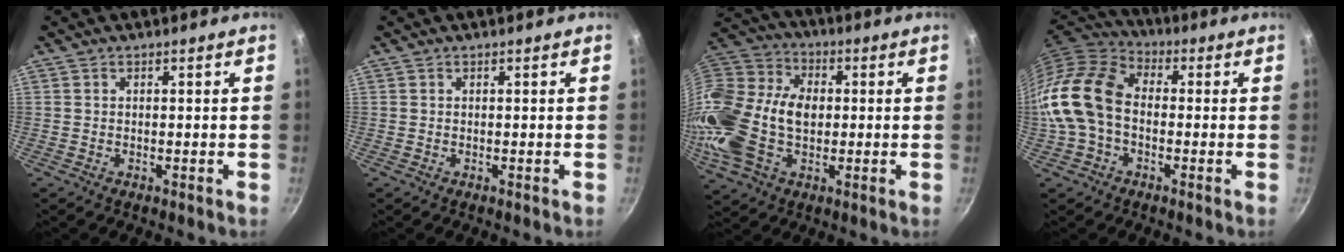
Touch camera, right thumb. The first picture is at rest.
{"total": 0.0}
{"total": 22.3, "force": [-1.4, 15.3, 16.2], "torque": [-0.316, 0.031, -0.032]}
{"total": 14.8, "force": [-1.6, 10.4, 10.3], "torque": [-0.183, 0.037, -0.049]}